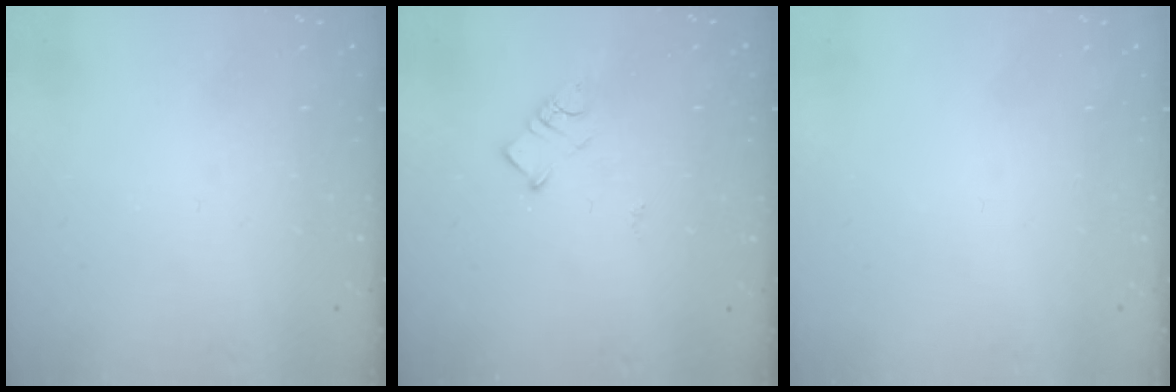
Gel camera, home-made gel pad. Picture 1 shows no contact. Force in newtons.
{"total": 4.3, "press": 4.3, "slide": 0.1}
{"total": 1.5, "press": 1.5, "slide": 0.1}